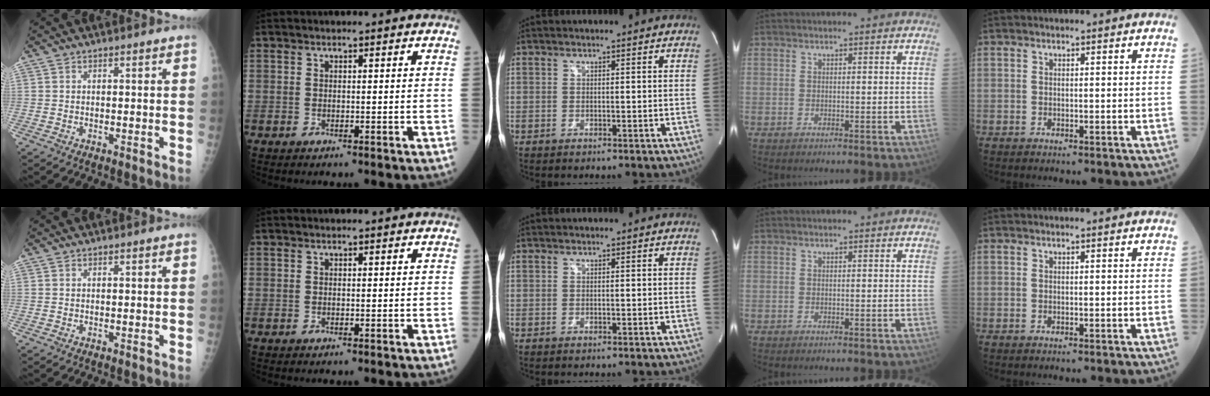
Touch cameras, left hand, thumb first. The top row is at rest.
{}